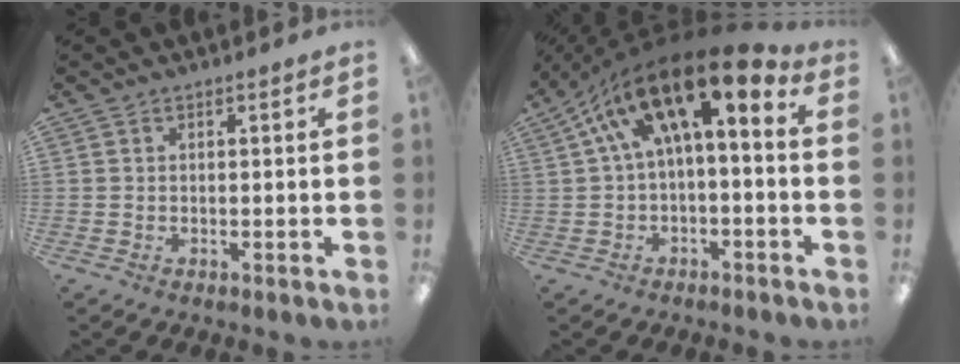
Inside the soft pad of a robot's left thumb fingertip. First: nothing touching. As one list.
[{"total": 16.1, "force": [6.5, 6.2, 13.4], "torque": [-0.235, -0.033, 0.105]}]